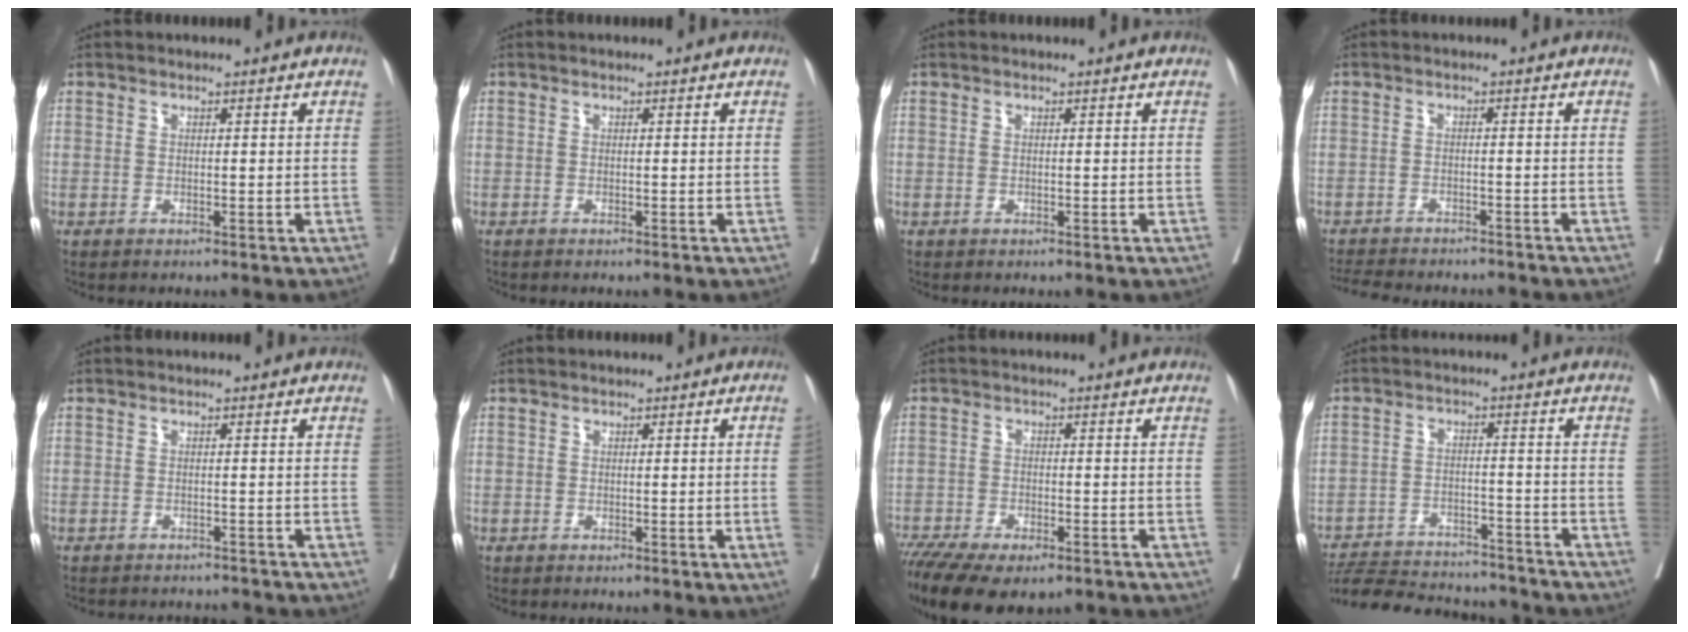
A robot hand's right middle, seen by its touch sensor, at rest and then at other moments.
{"total": 0.0}
{"total": 0.0}
{"total": 11.5, "force": [-10.4, 2.8, 4.1], "torque": [-0.075, -0.007, -0.137]}
{"total": 5.9, "force": [-5.7, 1.1, 0.7], "torque": [-0.004, 0.001, -0.072]}
{"total": 1.2, "force": [-0.4, 0.2, 1.1], "torque": [-0.021, 0.003, -0.007]}
{"total": 14.1, "force": [-10.2, 5.3, 8.1], "torque": [-0.172, -0.015, -0.157]}
{"total": 16.3, "force": [-15.1, 4.7, 3.9], "torque": [-0.072, 0.006, -0.214]}